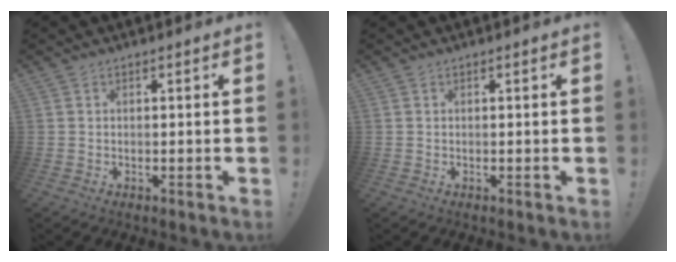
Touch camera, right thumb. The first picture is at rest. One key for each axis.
{"total": 0.0}